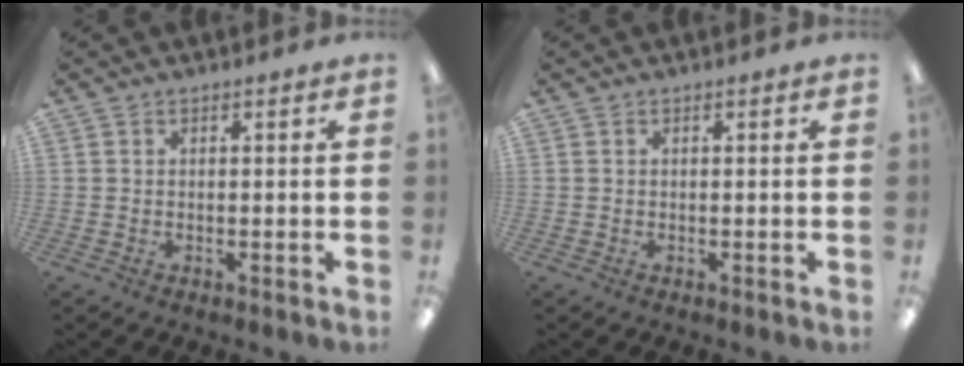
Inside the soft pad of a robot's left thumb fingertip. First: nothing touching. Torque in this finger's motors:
{"motor_torque": [0.00, 0.00, 0.00, 0.00, -0.01]}